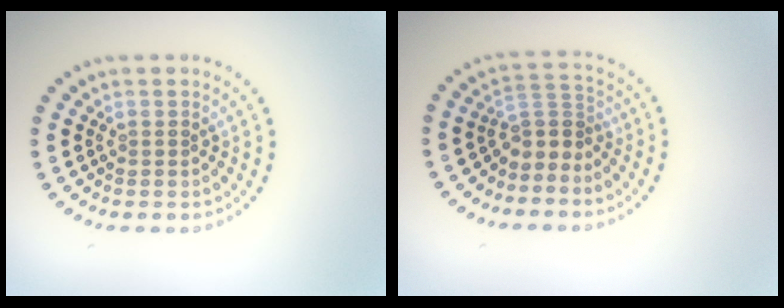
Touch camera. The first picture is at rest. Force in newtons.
{"total": 2.6, "press": 1.8, "slide": 1.9}